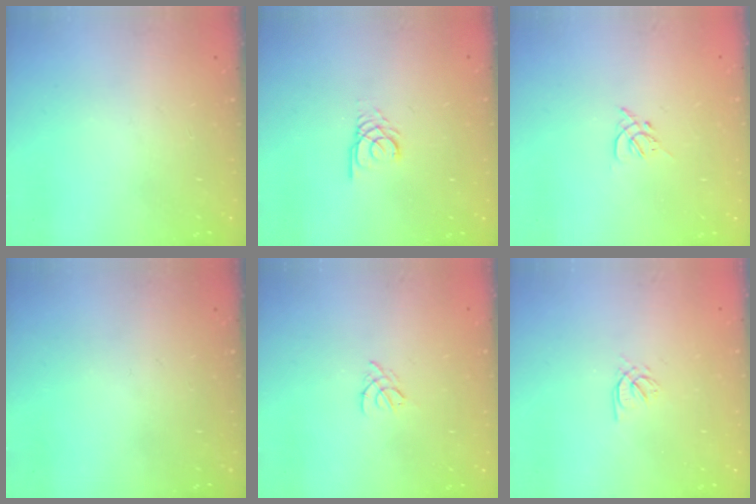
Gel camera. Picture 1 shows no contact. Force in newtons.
{"total": 2.7, "press": 2.7, "slide": 0.3}
{"total": 2.7, "press": 2.6, "slide": 0.7}
{"total": 0.0}
{"total": 2.0, "press": 1.9, "slide": 0.5}
{"total": 2.0, "press": 1.9, "slide": 0.5}